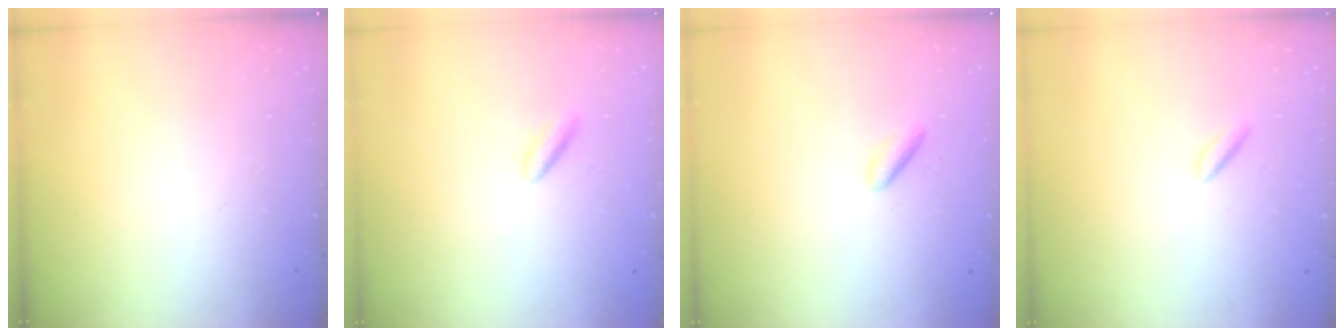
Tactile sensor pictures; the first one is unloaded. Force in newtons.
{"total": 2.5, "press": 2.3, "slide": 1.0}
{"total": 3.0, "press": 2.7, "slide": 1.2}
{"total": 1.7, "press": 1.5, "slide": 0.8}